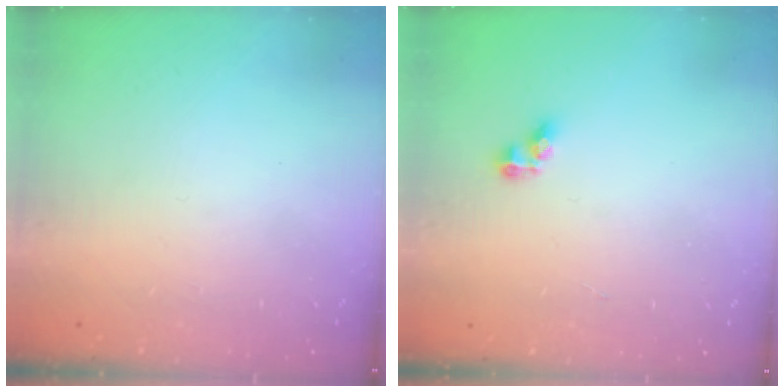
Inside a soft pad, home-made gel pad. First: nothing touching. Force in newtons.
{"total": 3.4, "press": 3.4, "slide": 0.5}